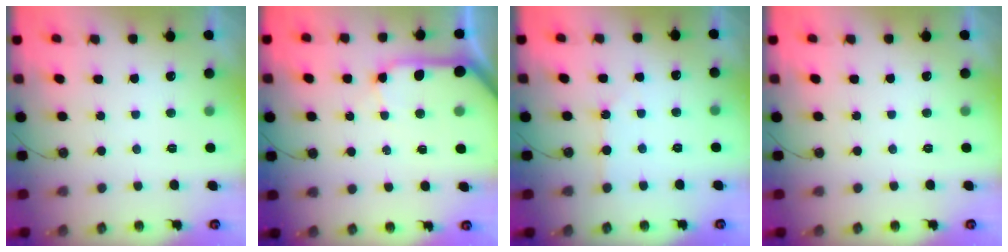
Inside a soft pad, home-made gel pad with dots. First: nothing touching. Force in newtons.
{"total": 10.8, "press": 10.7, "slide": 1.4}
{"total": 2.3, "press": 2.3, "slide": 0.3}
{"total": 0.0}